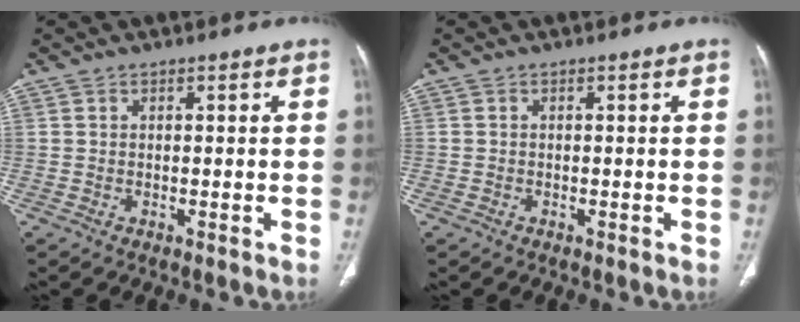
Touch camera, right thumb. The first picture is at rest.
{"total": 0.5, "force": [-0.3, 0.4, 0.2], "torque": [-0.008, 0.000, -0.007]}